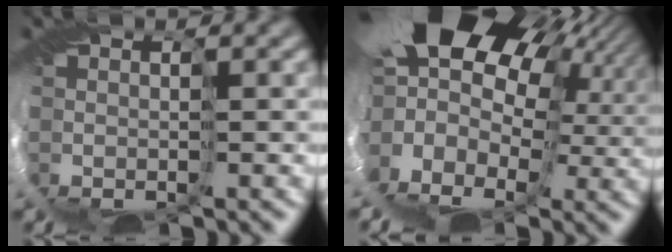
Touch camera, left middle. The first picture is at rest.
{"total": 17.2, "force": [6.0, 11.6, 11.2], "torque": [-0.211, 0.018, 0.081]}